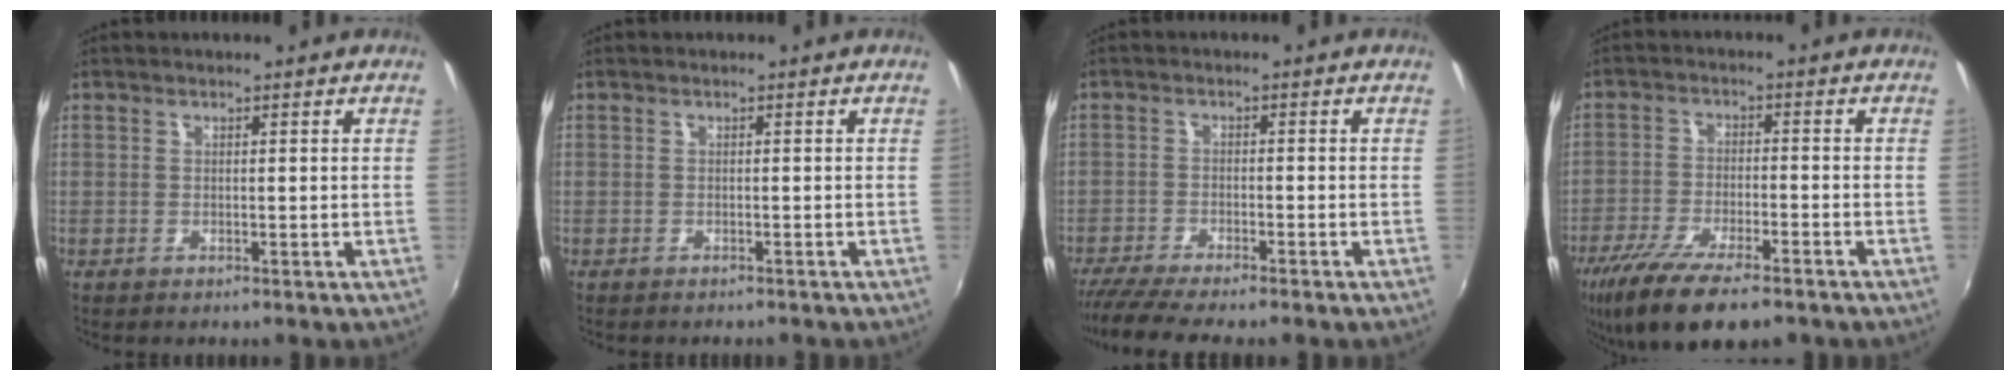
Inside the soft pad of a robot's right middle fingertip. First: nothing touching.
{"total": 2.1, "force": [-1.9, 0.5, 0.7], "torque": [-0.019, -0.012, -0.027]}
{"total": 8.5, "force": [-7.4, 0.3, 4.0], "torque": [-0.099, -0.029, -0.126]}
{"total": 15.2, "force": [-10.9, 4.3, 9.6], "torque": [-0.201, -0.049, -0.188]}